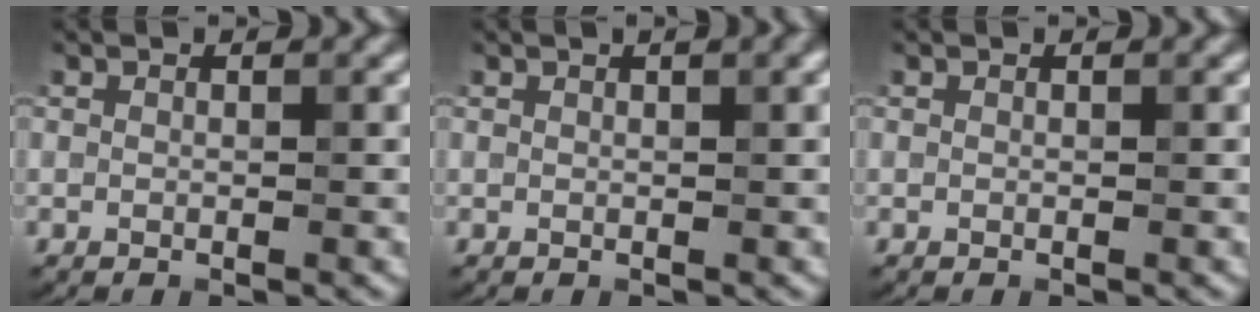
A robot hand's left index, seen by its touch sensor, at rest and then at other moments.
{"total": 1.9, "force": [1.0, 0.6, 1.6], "torque": [-0.015, 0.004, 0.007]}
{"total": 0.0}